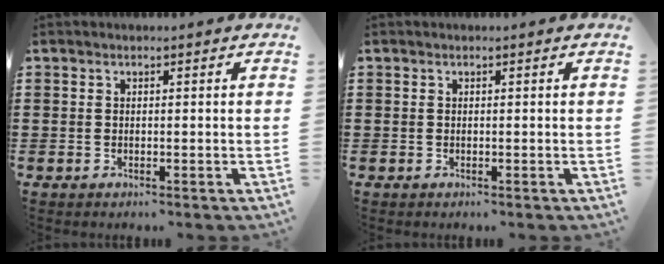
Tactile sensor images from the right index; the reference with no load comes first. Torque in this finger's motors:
{"motor_torque": [0.06, 0.20, 0.02, 0.01]}